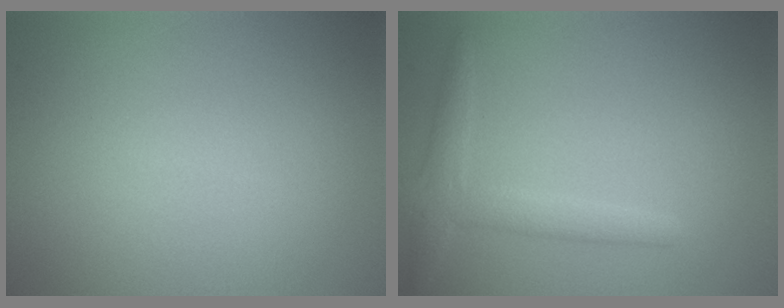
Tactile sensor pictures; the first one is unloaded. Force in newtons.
{"total": 2.6, "press": 2.6, "slide": 0.1}